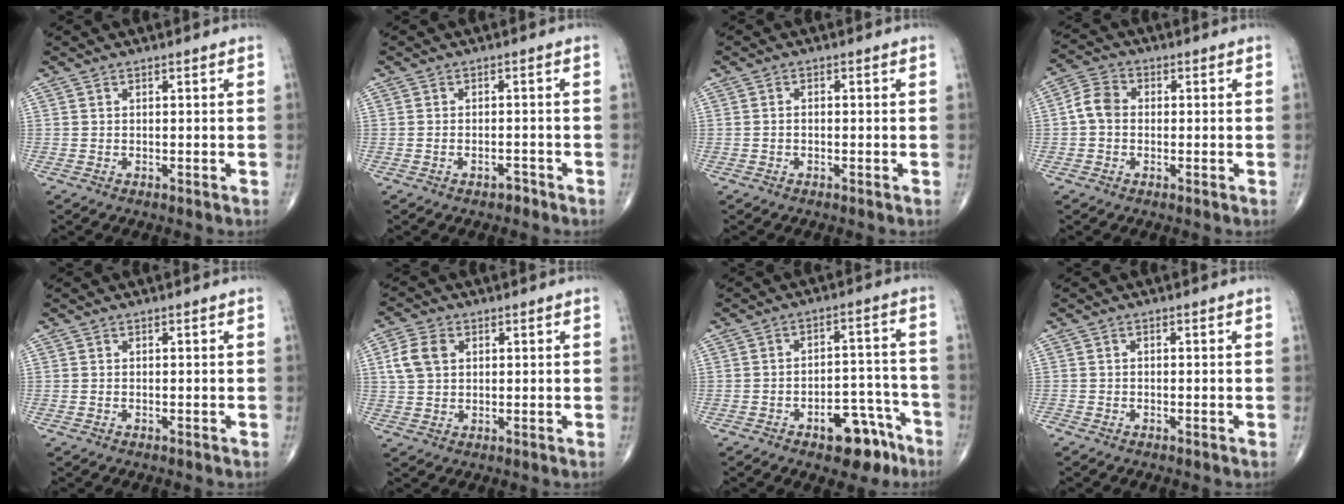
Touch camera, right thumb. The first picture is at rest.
{"total": 1.7, "force": [-1.3, 0.9, 0.7], "torque": [-0.014, 0.013, -0.017]}
{"total": 0.9, "force": [-0.3, 0.6, 0.6], "torque": [-0.011, 0.003, -0.006]}
{"total": 5.0, "force": [-0.3, 3.9, 3.1], "torque": [-0.053, 0.016, -0.016]}
{"total": 0.0}
{"total": 6.2, "force": [1.7, 4.5, 3.9], "torque": [-0.076, 0.006, 0.032]}
{"total": 10.9, "force": [-6.5, 5.4, 6.8], "torque": [-0.061, 0.057, -0.084]}
{"total": 0.6, "force": [-0.6, 0.1, 0.2], "torque": [0.003, 0.000, -0.015]}